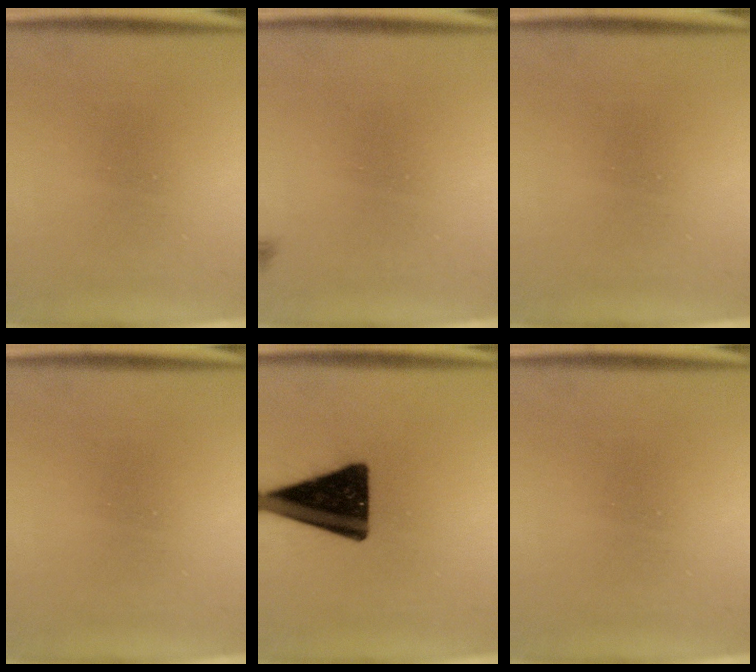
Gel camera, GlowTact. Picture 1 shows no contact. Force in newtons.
{"total": 0.9}
{"total": 0.0}
{"total": 0.0}
{"total": 16.9}
{"total": 0.0}